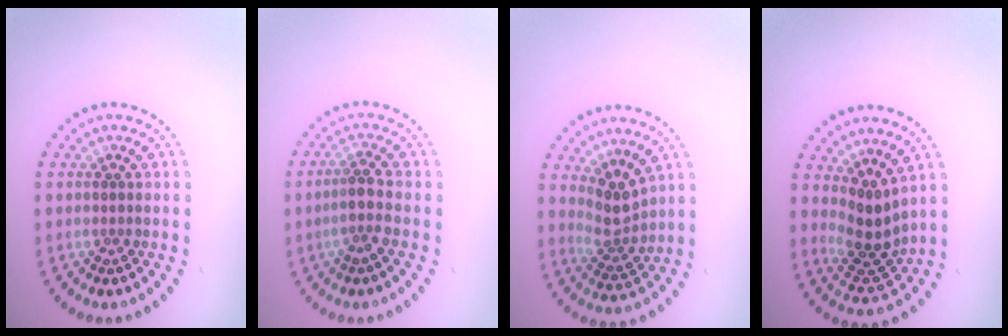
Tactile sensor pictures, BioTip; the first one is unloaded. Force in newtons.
{"total": 2.2, "press": 1.7, "slide": 1.5}
{"total": 2.8, "press": 2.1, "slide": 1.8}
{"total": 3.4, "press": 2.7, "slide": 2.1}